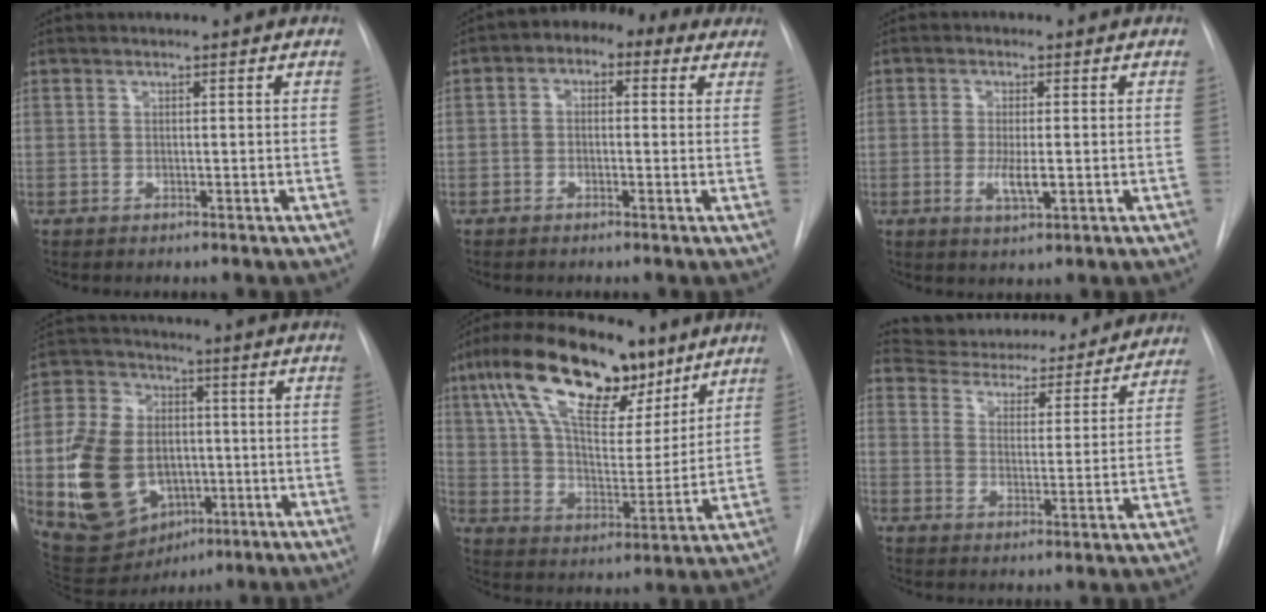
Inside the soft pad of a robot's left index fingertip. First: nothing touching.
{"total": 7.4, "force": [3.2, 4.7, 4.7], "torque": [-0.059, 0.049, 0.038]}
{"total": 4.1, "force": [-0.8, 1.1, 3.8], "torque": [-0.077, -0.008, -0.011]}
{"total": 17.5, "force": [-3.0, 12.9, 11.5], "torque": [-0.244, 0.025, -0.032]}
{"total": 20.6, "force": [11.7, 8.0, 15.0], "torque": [-0.276, 0.033, 0.202]}
{"total": 20.5, "force": [19.0, 5.3, 5.5], "torque": [-0.082, 0.002, 0.251]}